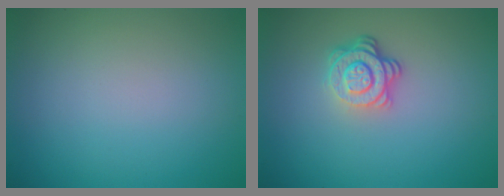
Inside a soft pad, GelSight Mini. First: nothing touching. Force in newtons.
{"total": 3.7, "press": 2.7, "slide": 2.5}